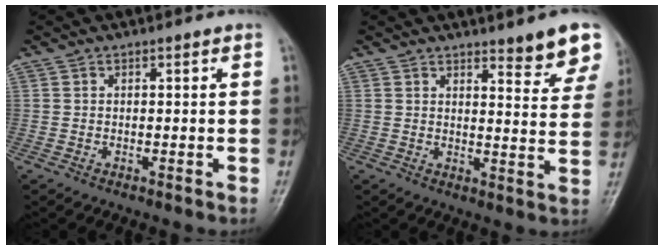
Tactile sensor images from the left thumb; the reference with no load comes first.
{"total": 7.7, "force": [5.7, 1.8, 4.8], "torque": [-0.037, -0.041, 0.069]}